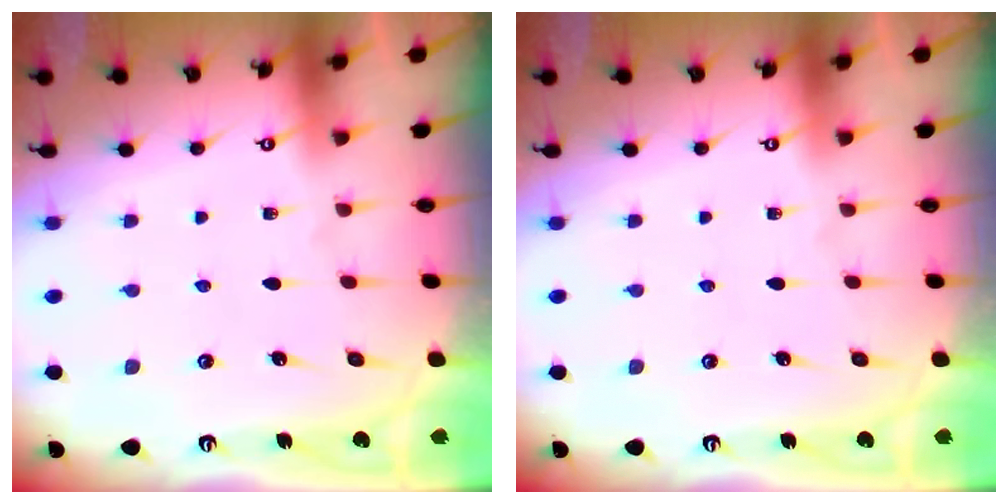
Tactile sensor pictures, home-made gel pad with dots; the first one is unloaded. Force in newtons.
{"total": 0.0}